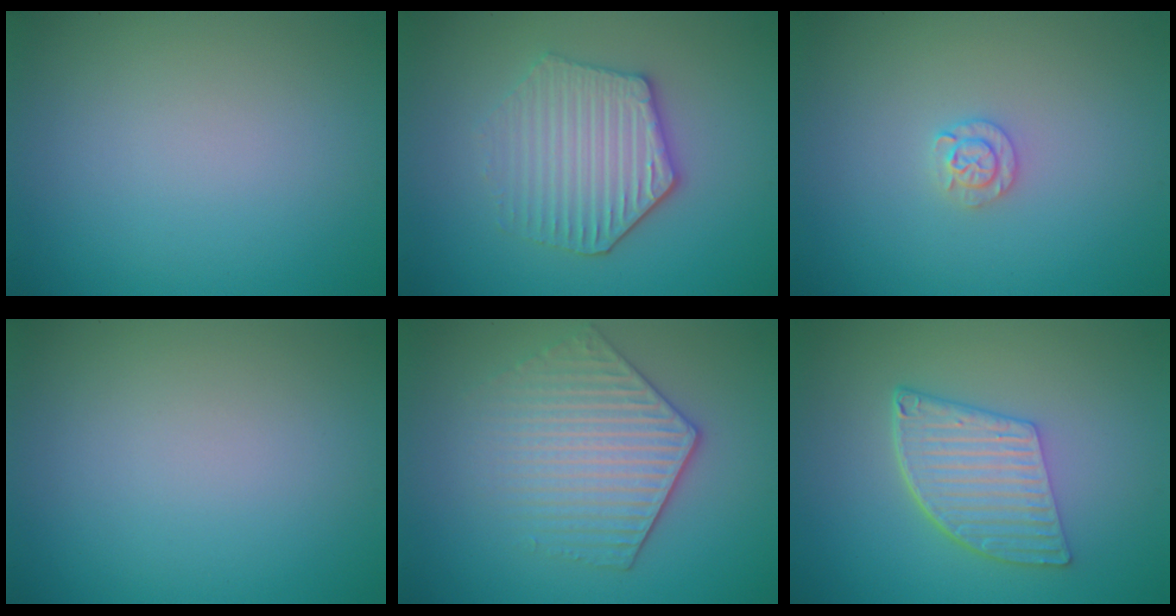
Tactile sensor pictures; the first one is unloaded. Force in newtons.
{"total": 4.3, "press": 4.0, "slide": 1.8}
{"total": 1.5, "press": 1.5, "slide": 0.1}
{"total": 0.0}
{"total": 4.4, "press": 3.7, "slide": 2.4}
{"total": 5.7, "press": 4.1, "slide": 4.0}